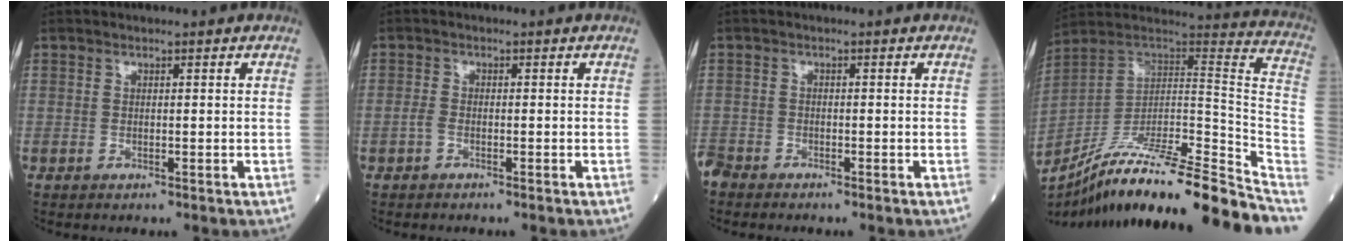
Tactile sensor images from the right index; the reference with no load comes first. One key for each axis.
{"total": 1.3, "fx": -0.8, "fy": 0.5, "fz": 0.9, "tx": -0.025, "ty": 0.000, "tz": -0.018}
{"total": 2.6, "fx": -2.5, "fy": 0.6, "fz": 0.1, "tx": -0.007, "ty": -0.008, "tz": -0.050}
{"total": 27.8, "fx": -22.7, "fy": 0.1, "fz": 16.1, "tx": -0.166, "ty": -0.005, "tz": -0.353}